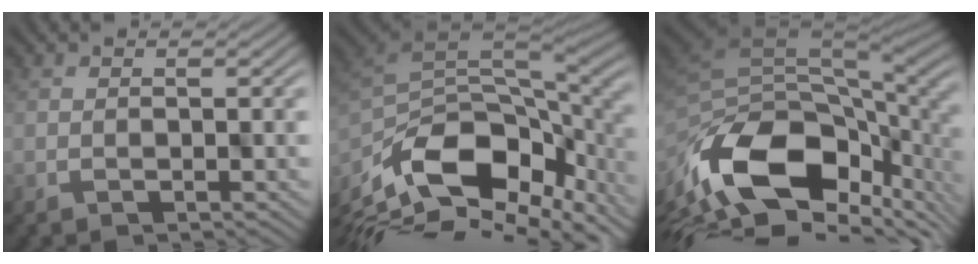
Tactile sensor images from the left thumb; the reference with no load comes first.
{"total": 13.1, "force": [-4.9, 6.9, 10.0], "torque": [-0.227, -0.029, -0.077]}
{"total": 14.9, "force": [-2.8, 8.5, 11.9], "torque": [-0.253, -0.044, -0.026]}